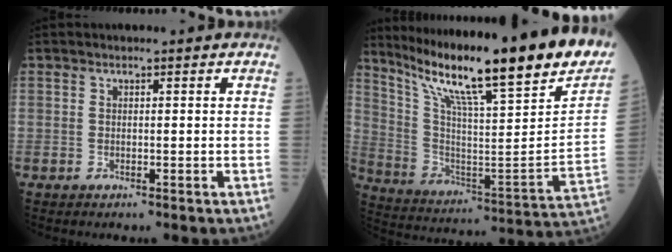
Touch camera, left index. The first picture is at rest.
{"total": 30.4, "force": [22.9, 2.2, 19.8], "torque": [-0.338, -0.057, 0.339]}